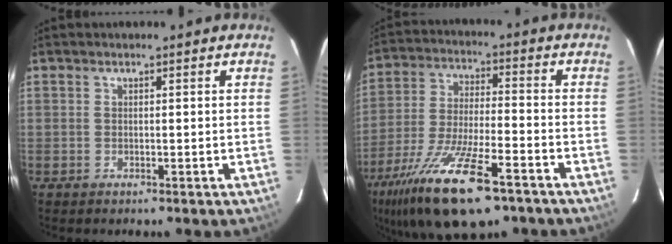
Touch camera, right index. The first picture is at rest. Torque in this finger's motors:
{"motor_torque": [1.25, -0.89, 1.05, 0.21]}